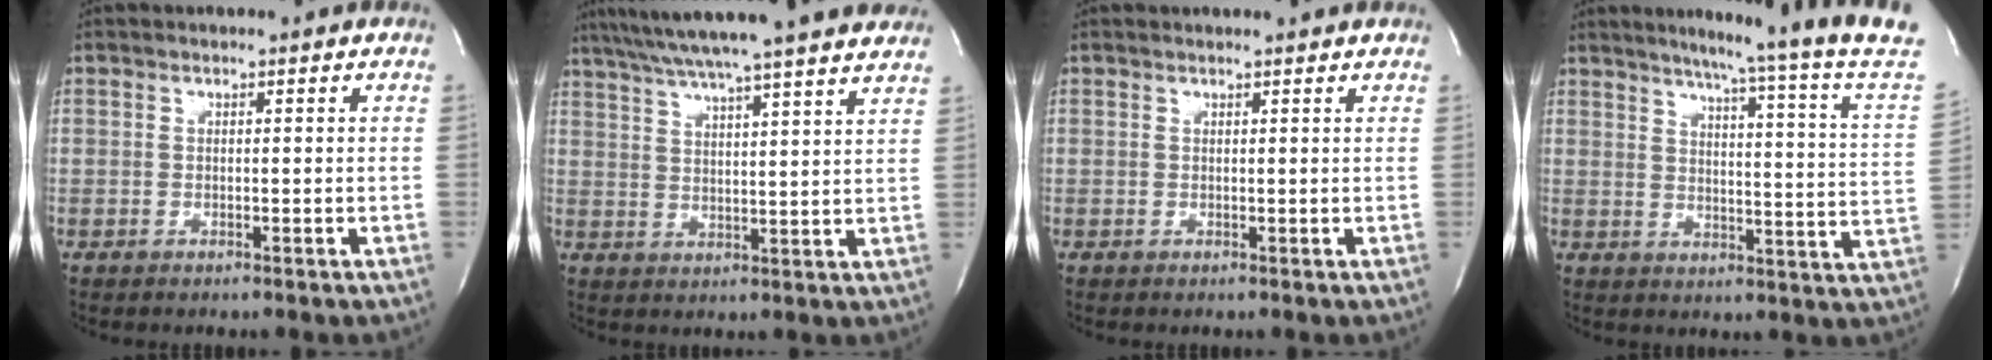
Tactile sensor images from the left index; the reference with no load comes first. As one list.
[{"total": 23.3, "force": [20.3, 0.6, 11.5], "torque": [-0.196, 0.016, 0.274]}, {"total": 2.5, "force": [2.4, 0.0, 0.4], "torque": [-0.012, 0.009, 0.025]}, {"total": 20.6, "force": [17.4, -3.2, 10.5], "torque": [-0.161, -0.080, 0.207]}]